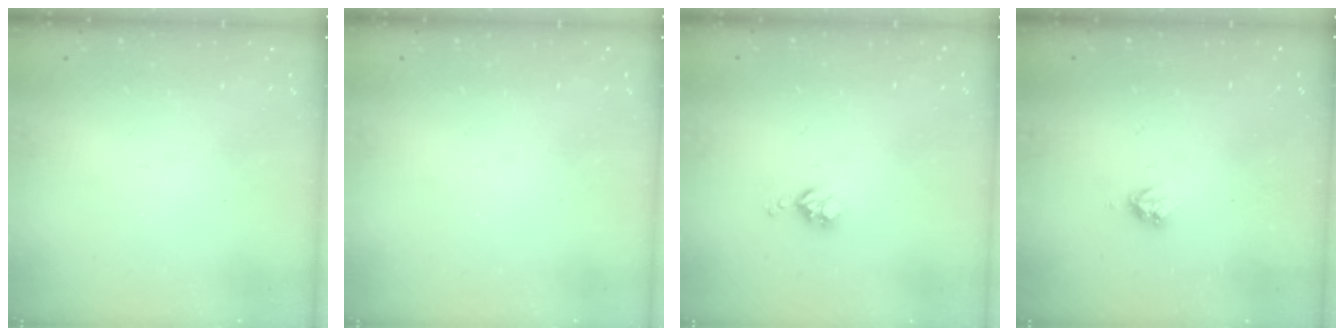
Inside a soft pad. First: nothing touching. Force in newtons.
{"total": 0.0}
{"total": 3.5, "press": 3.5, "slide": 0.4}
{"total": 3.0, "press": 3.0, "slide": 0.3}